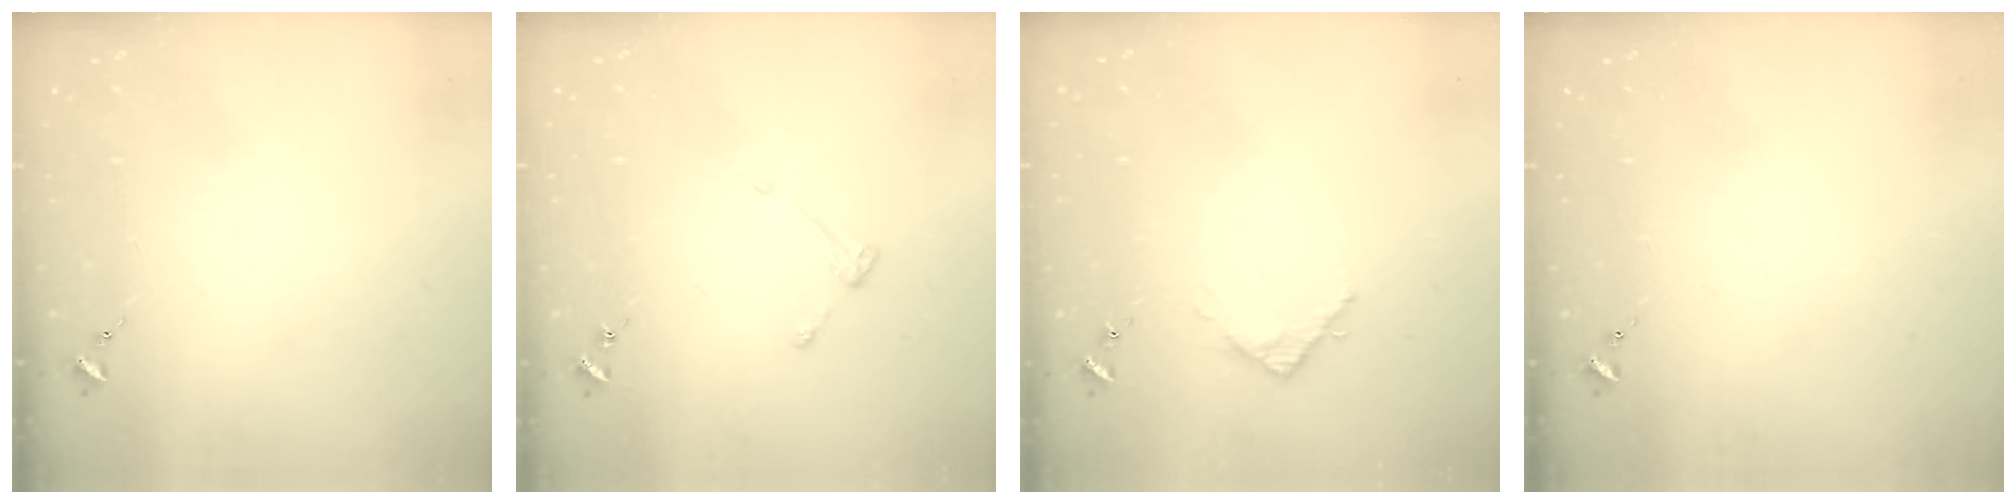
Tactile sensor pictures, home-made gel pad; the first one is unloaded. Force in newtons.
{"total": 3.0, "press": 3.0, "slide": 0.4}
{"total": 3.1, "press": 3.1, "slide": 0.4}
{"total": 0.0}